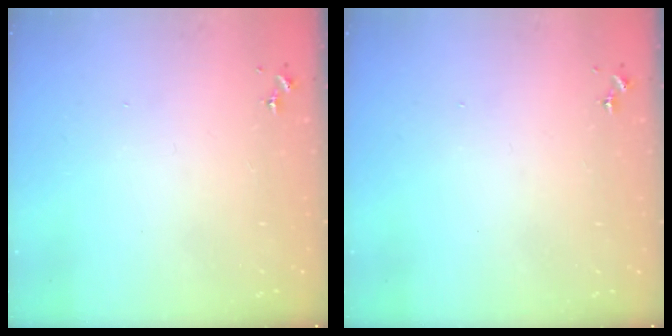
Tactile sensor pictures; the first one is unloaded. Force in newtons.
{"total": 0.0}